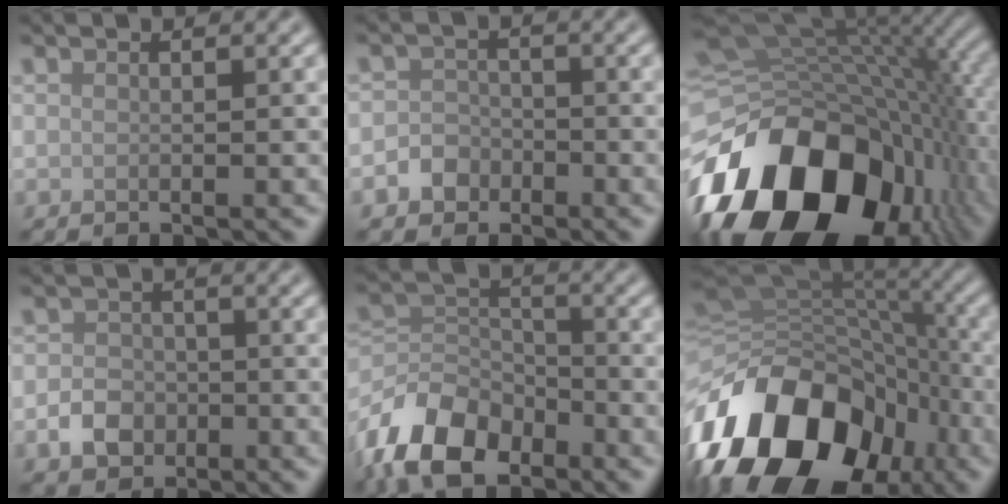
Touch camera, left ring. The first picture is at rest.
{"total": 2.2, "force": [-1.2, 1.8, 0.5], "torque": [0.000, 0.006, -0.025]}
{"total": 17.2, "force": [-6.4, 11.2, 11.4], "torque": [-0.205, -0.019, -0.105]}
{"total": 2.9, "force": [-1.1, 2.3, 1.3], "torque": [-0.016, 0.003, -0.023]}
{"total": 8.8, "force": [-5.6, 5.0, 4.5], "torque": [-0.086, -0.004, -0.125]}
{"total": 17.3, "force": [-7.9, 12.0, 9.8], "torque": [-0.193, -0.019, -0.130]}